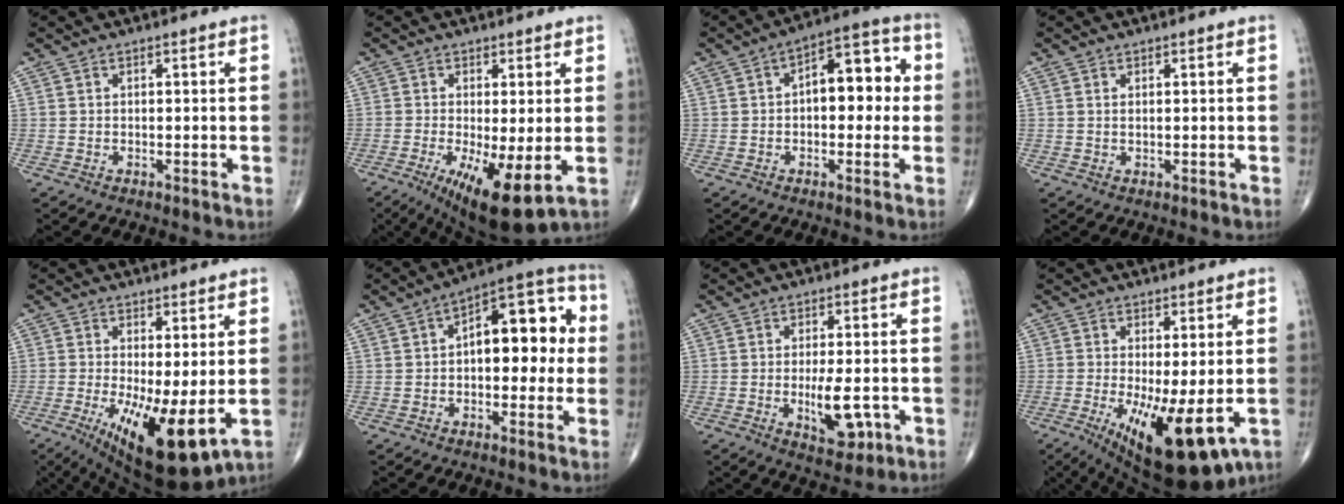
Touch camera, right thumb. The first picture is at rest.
{"total": 11.3, "force": [-3.0, 3.1, 10.5], "torque": [-0.175, -0.024, -0.039]}
{"total": 11.5, "force": [0.8, 6.1, 9.6], "torque": [-0.098, 0.032, 0.002]}
{"total": 0.5, "force": [0.2, 0.2, 0.4], "torque": [-0.013, 0.001, 0.005]}
{"total": 13.6, "force": [-2.7, 4.2, 12.6], "torque": [-0.206, -0.029, -0.027]}
{"total": 14.8, "force": [1.2, 7.7, 12.6], "torque": [-0.137, 0.037, 0.009]}
{"total": 7.8, "force": [-1.9, 3.1, 6.8], "torque": [-0.098, -0.007, -0.021]}
{"total": 14.6, "force": [-4.1, 4.6, 13.3], "torque": [-0.199, -0.026, -0.047]}